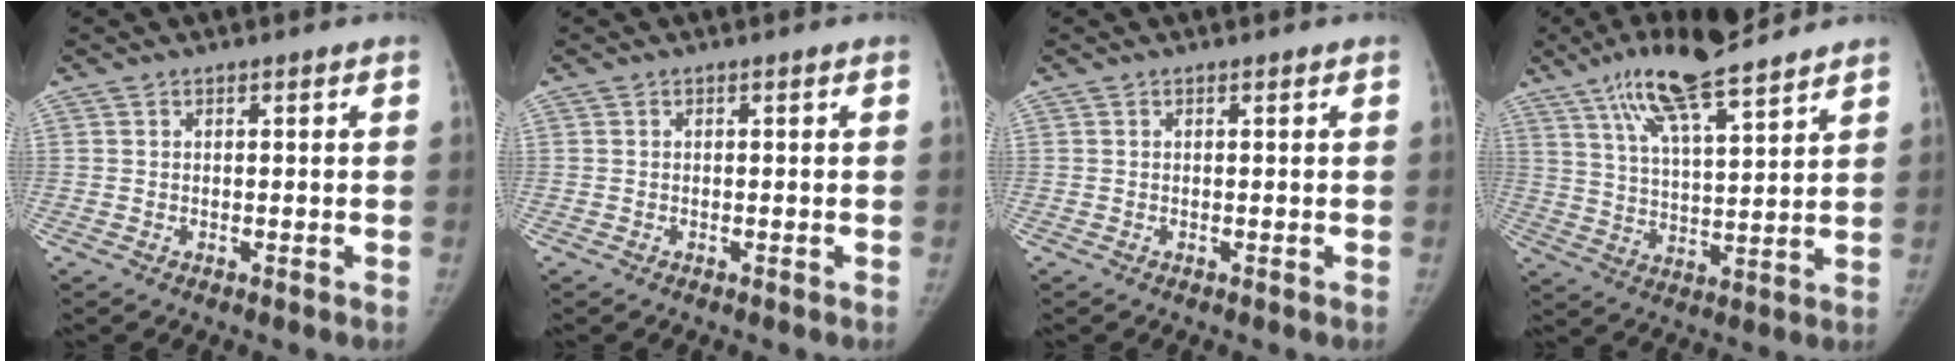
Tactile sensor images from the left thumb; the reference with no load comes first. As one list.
[{"total": 0.0}, {"total": 0.0}, {"total": 15.3, "force": [11.2, 3.0, 10.0], "torque": [-0.166, -0.041, 0.202]}]